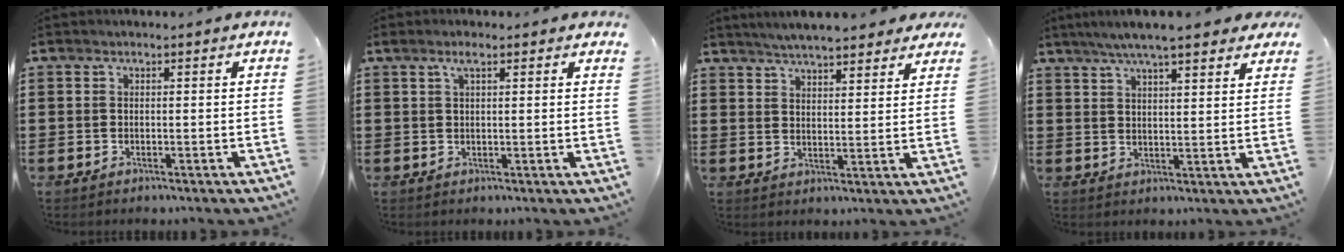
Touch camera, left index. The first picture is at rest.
{"total": 2.7, "force": [1.7, 0.6, 2.0], "torque": [-0.043, 0.004, 0.029]}
{"total": 5.0, "force": [4.8, 0.4, 1.3], "torque": [-0.044, -0.015, 0.087]}
{"total": 6.5, "force": [5.4, 0.6, 3.5], "torque": [-0.084, -0.009, 0.095]}